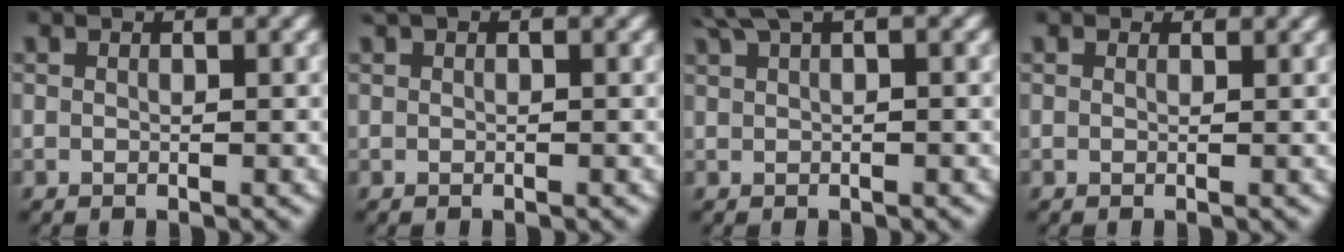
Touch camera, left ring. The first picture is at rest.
{"total": 0.5, "force": [0.4, -0.3, 0.2], "torque": [-0.006, 0.000, 0.008]}
{"total": 2.8, "force": [2.1, 0.5, 1.8], "torque": [-0.027, 0.011, 0.035]}
{"total": 0.7, "force": [0.6, 0.4, 0.2], "torque": [-0.001, -0.004, 0.010]}